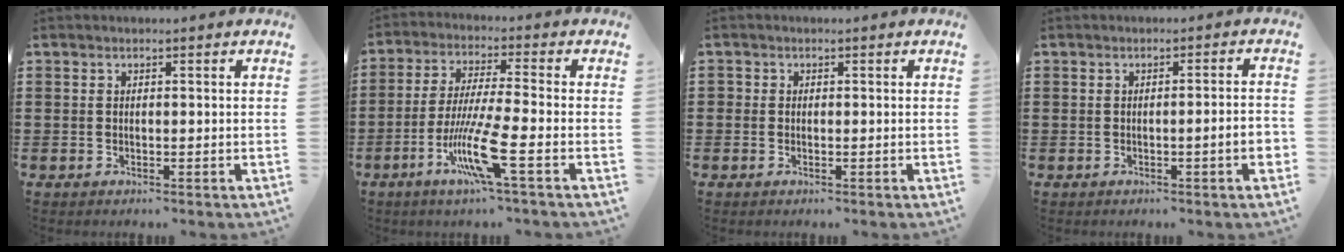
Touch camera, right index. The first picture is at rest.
{"total": 10.1, "force": [-4.5, 0.3, 9.0], "torque": [-0.188, -0.017, -0.089]}
{"total": 0.5, "force": [-0.2, 0.4, 0.2], "torque": [-0.003, 0.001, -0.004]}
{"total": 3.0, "force": [-0.9, -0.2, 2.8], "torque": [-0.043, -0.008, -0.017]}